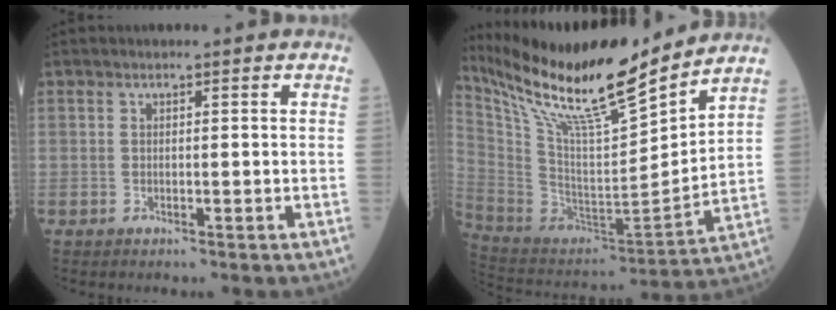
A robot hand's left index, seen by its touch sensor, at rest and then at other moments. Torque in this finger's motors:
{"motor_torque": [1.03, -1.11, 0.49, 0.19]}